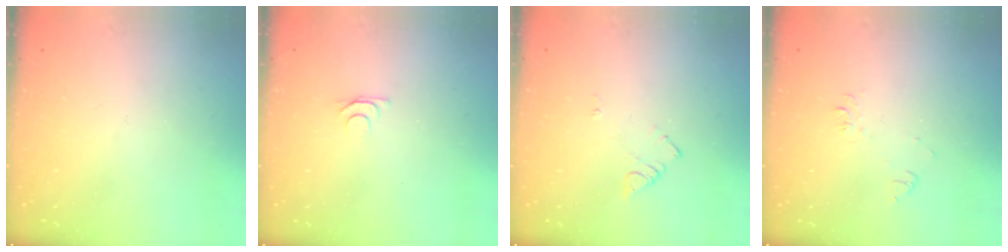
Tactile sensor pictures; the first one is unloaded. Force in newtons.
{"total": 4.2, "press": 4.1, "slide": 0.5}
{"total": 4.0, "press": 4.0, "slide": 0.5}
{"total": 6.2, "press": 6.2, "slide": 0.5}